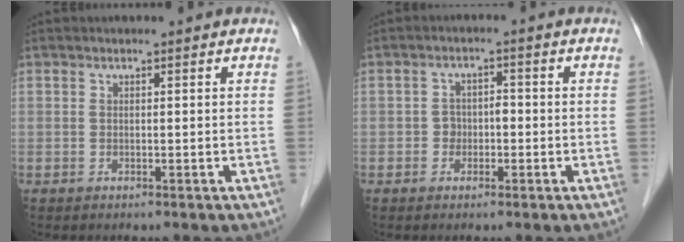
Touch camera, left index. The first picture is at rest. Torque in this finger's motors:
{"motor_torque": [-0.08, 0.15, 0.03, 0.00]}